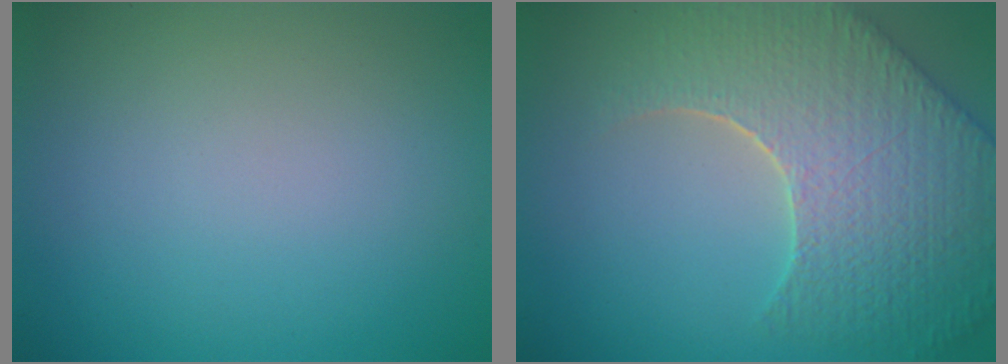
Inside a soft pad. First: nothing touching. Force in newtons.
{"total": 9.1, "press": 6.4, "slide": 6.5}